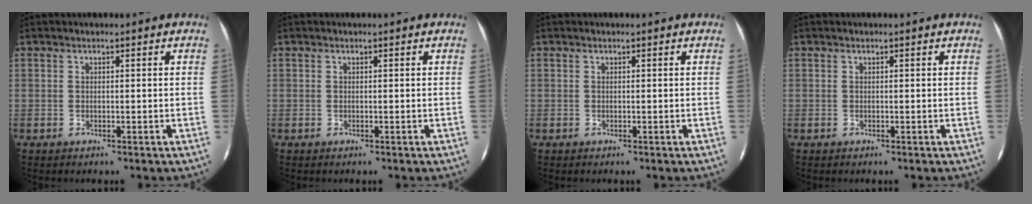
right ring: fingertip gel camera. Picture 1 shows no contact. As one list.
[{"total": 0.0}, {"total": 0.0}, {"total": 0.0}]